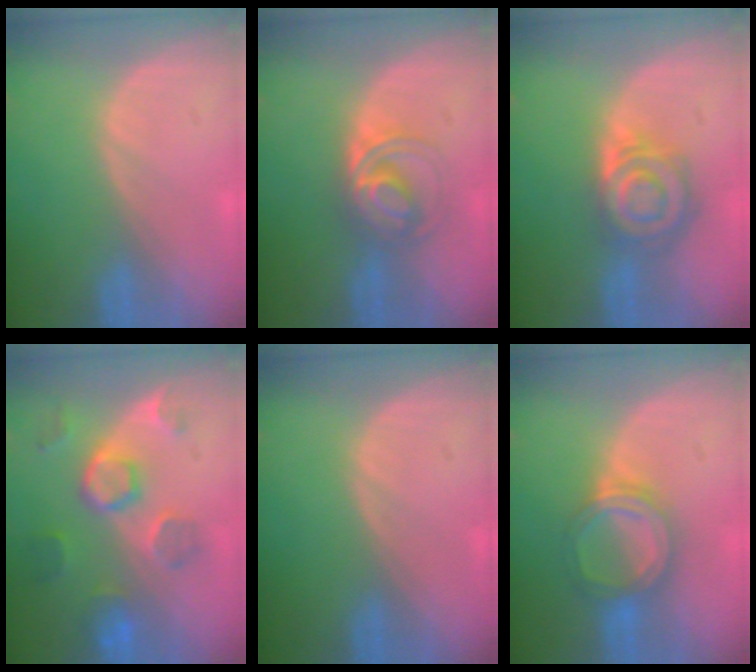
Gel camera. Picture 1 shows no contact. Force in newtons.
{"total": 6.0, "press": 5.6, "slide": 2.2}
{"total": 8.1, "press": 7.1, "slide": 3.9}
{"total": 8.6, "press": 7.8, "slide": 3.6}
{"total": 0.0}
{"total": 6.2, "press": 5.7, "slide": 2.6}